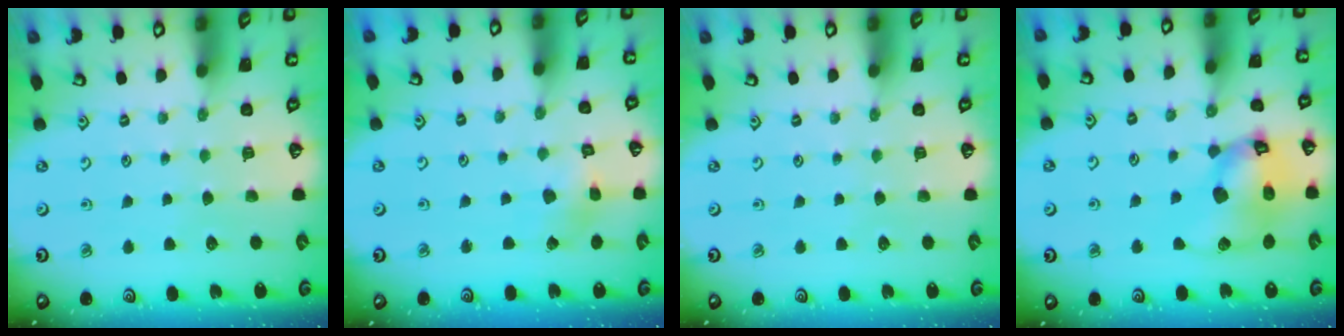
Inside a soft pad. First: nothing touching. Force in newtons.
{"total": 2.6, "press": 2.5, "slide": 0.3}
{"total": 0.0}
{"total": 14.7, "press": 14.5, "slide": 2.1}